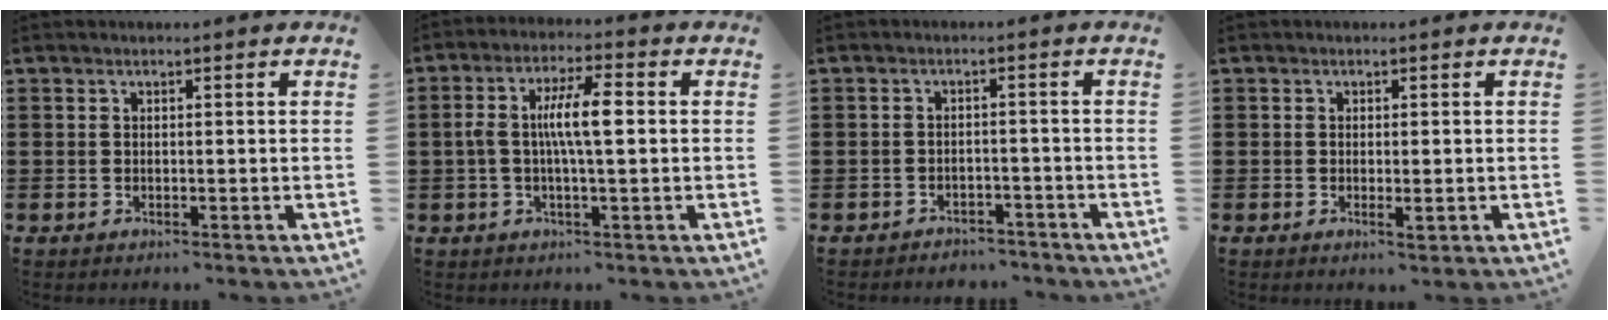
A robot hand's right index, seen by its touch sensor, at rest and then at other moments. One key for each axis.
{"total": 7.1, "fx": 0.3, "fy": 1.6, "fz": 6.9, "tx": -0.141, "ty": -0.001, "tz": -0.002}
{"total": 2.4, "fx": -2.3, "fy": 0.4, "fz": 0.0, "tx": -0.008, "ty": 0.000, "tz": -0.050}
{"total": 1.5, "fx": -0.2, "fy": 0.3, "fz": 1.5, "tx": -0.034, "ty": -0.007, "tz": -0.004}